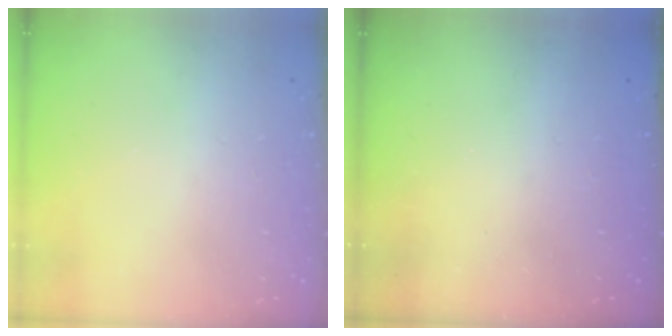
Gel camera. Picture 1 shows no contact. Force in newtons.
{"total": 2.4, "press": 2.2, "slide": 0.8}